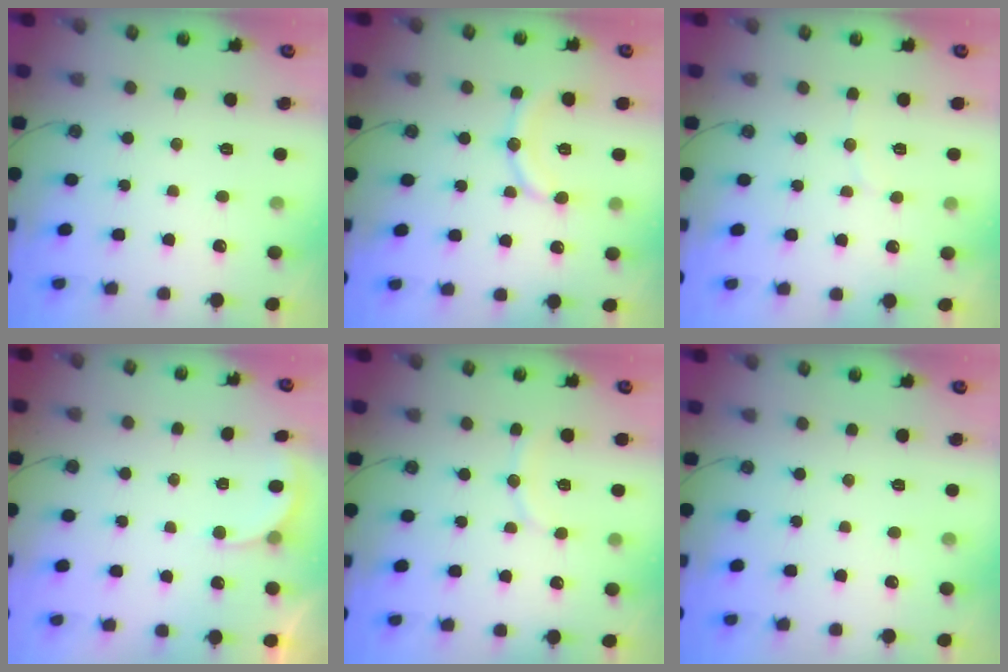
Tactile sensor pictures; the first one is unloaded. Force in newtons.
{"total": 11.6, "press": 11.5, "slide": 1.5}
{"total": 3.0, "press": 3.0, "slide": 0.2}
{"total": 2.8, "press": 2.6, "slide": 1.0}
{"total": 7.1, "press": 6.9, "slide": 1.8}
{"total": 0.0}